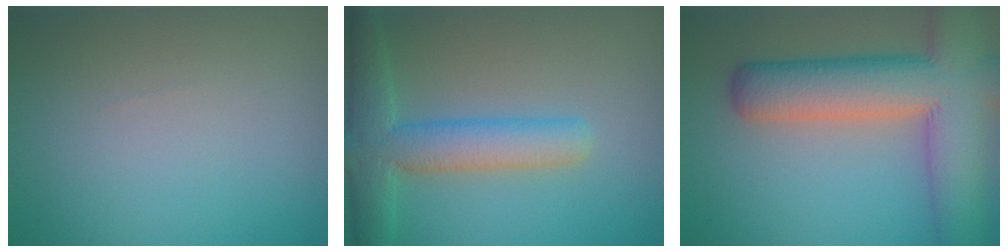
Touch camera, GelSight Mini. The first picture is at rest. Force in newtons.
{"total": 5.8, "press": 5.8, "slide": 0.3}
{"total": 10.5, "press": 10.4, "slide": 0.6}